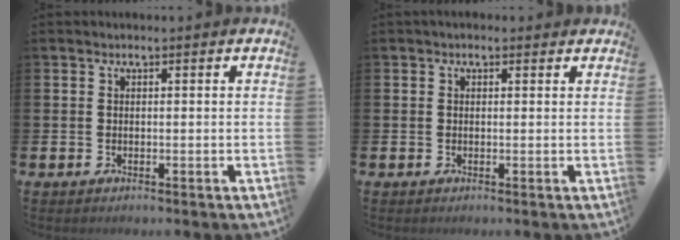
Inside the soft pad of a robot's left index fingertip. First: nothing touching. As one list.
[{"total": 0.7, "force": [0.3, 0.5, 0.3], "torque": [-0.007, 0.008, 0.003]}]